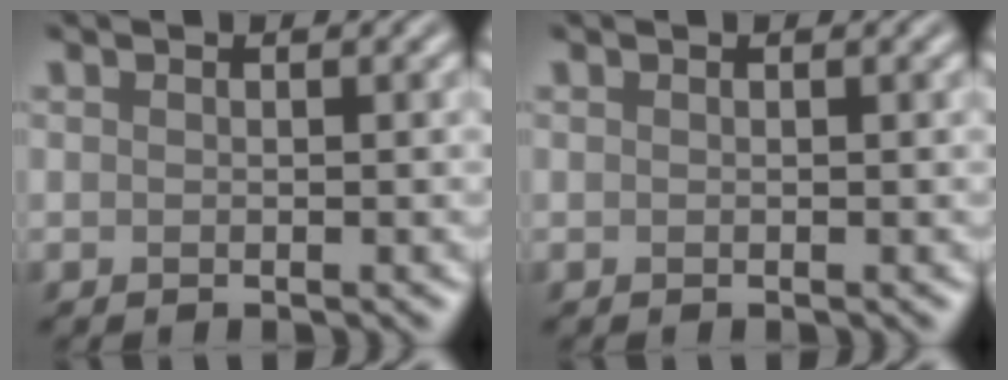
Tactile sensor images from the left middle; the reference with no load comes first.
{"total": 0.0}